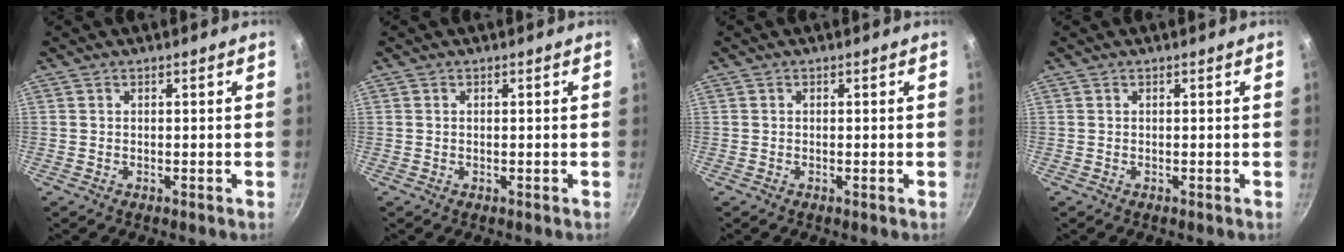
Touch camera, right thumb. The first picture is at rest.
{"total": 0.0}
{"total": 0.0}
{"total": 0.0}